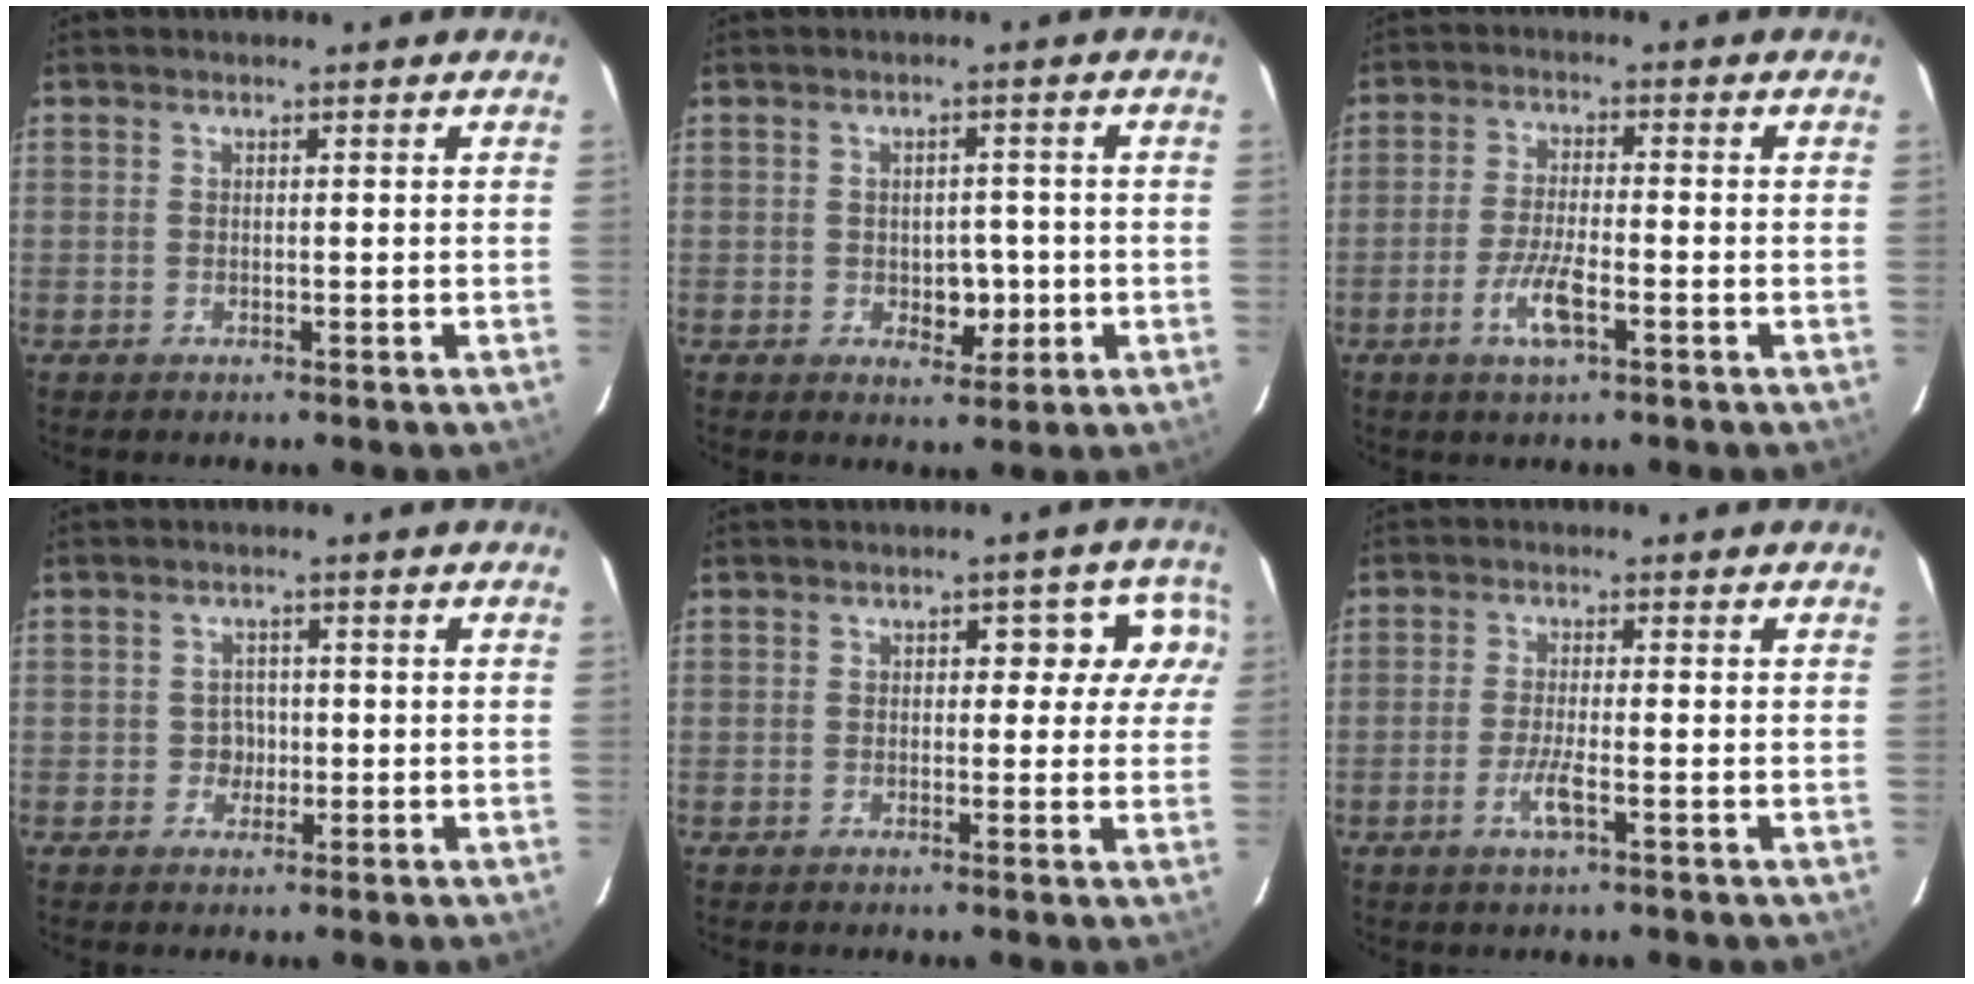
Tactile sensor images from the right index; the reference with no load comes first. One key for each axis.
{"total": 4.1, "fx": -0.8, "fy": 2.7, "fz": 3.0, "tx": -0.031, "ty": 0.004, "tz": -0.002}
{"total": 5.8, "fx": -2.6, "fy": 1.1, "fz": 5.1, "tx": -0.103, "ty": -0.005, "tz": -0.047}
{"total": 2.2, "fx": -0.5, "fy": 1.9, "fz": 0.9, "tx": -0.009, "ty": 0.005, "tz": -0.006}
{"total": 6.2, "fx": 1.7, "fy": 3.4, "fz": 4.9, "tx": -0.031, "ty": 0.030, "tz": 0.013}
{"total": 3.6, "fx": -1.5, "fy": 0.3, "fz": 3.2, "tx": -0.065, "ty": -0.004, "tz": -0.029}